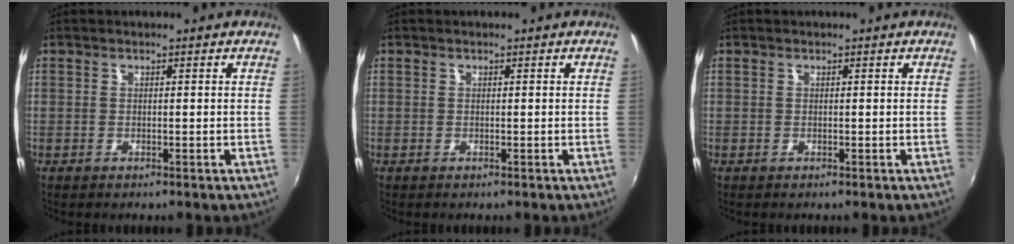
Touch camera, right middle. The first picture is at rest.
{"total": 0.0}
{"total": 0.0}